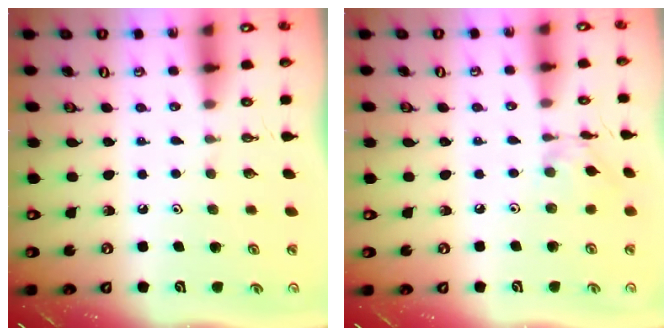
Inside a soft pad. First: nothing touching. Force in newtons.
{"total": 2.7, "press": 2.7, "slide": 0.2}